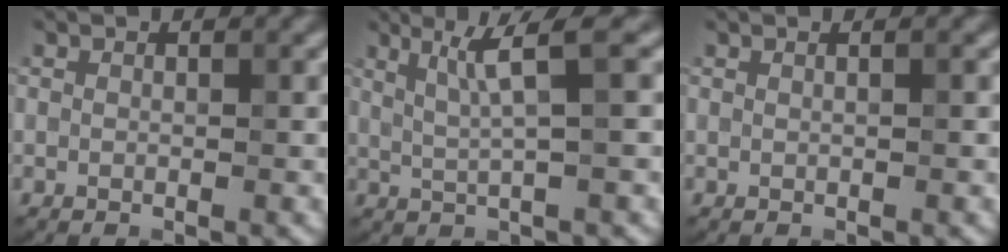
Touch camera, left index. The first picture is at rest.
{"total": 3.9, "force": [1.4, 0.3, 3.6], "torque": [-0.065, 0.002, 0.030]}
{"total": 0.8, "force": [0.4, 0.3, 0.6], "torque": [-0.007, -0.002, -0.004]}